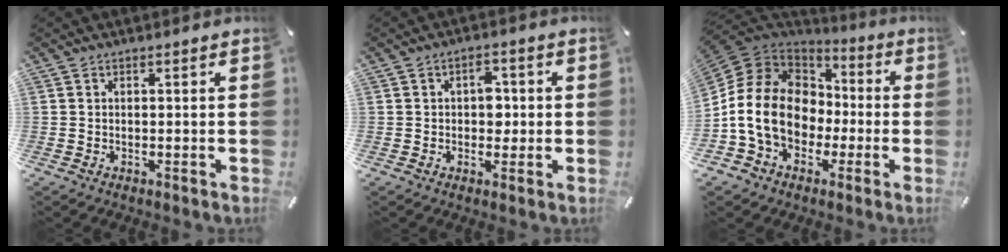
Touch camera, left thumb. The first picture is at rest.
{"total": 4.5, "force": [0.2, 3.2, 3.1], "torque": [-0.030, -0.001, -0.007]}
{"total": 16.6, "force": [-3.1, 13.8, 8.7], "torque": [-0.193, 0.015, -0.057]}